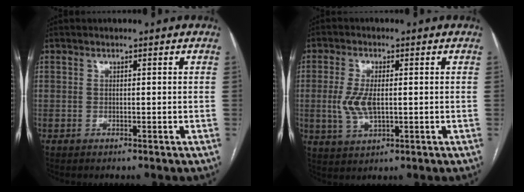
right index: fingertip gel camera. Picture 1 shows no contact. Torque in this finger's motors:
{"motor_torque": [0.27, 0.02, 0.43, 0.13]}